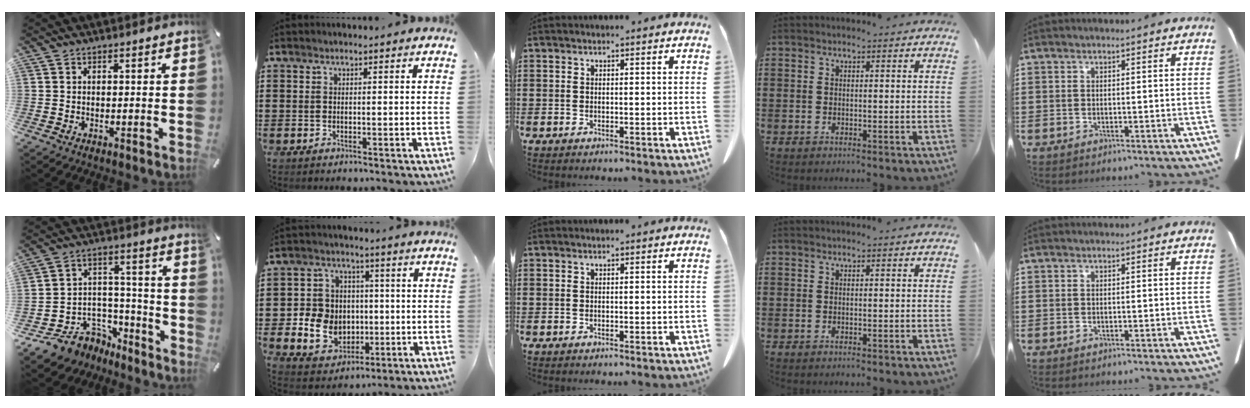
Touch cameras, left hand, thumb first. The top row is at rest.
{"thumb": {"total": 11.8, "force": [-7.1, 8.8, 3.1], "torque": [-0.057, 0.044, -0.117]}, "index": {"total": 7.9, "force": [-0.5, 7.6, 2.1], "torque": [-0.073, 0.014, -0.003]}}